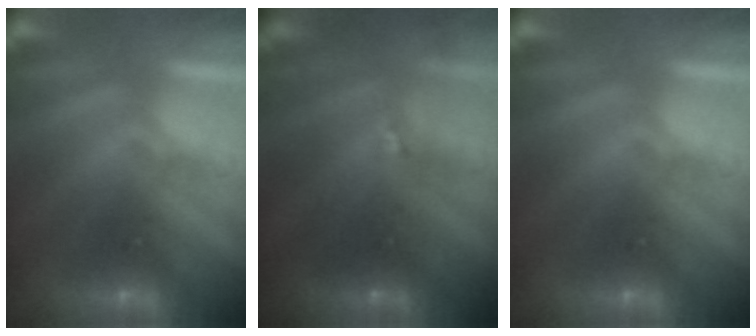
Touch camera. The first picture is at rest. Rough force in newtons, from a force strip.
{"total": 7.1}
{"total": 0.0}